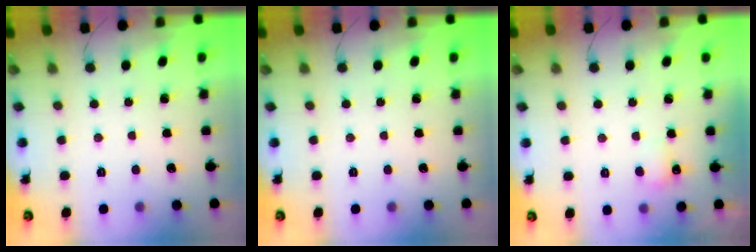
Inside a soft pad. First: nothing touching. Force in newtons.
{"total": 0.0}
{"total": 3.2, "press": 3.0, "slide": 1.0}